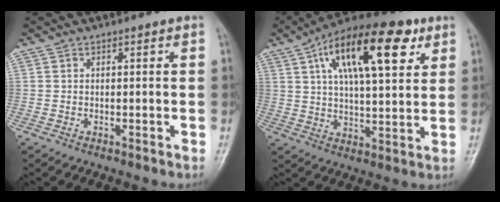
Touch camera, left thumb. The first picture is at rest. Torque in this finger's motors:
{"motor_torque": [0.66, 0.74, 1.97, -0.80, 0.46]}